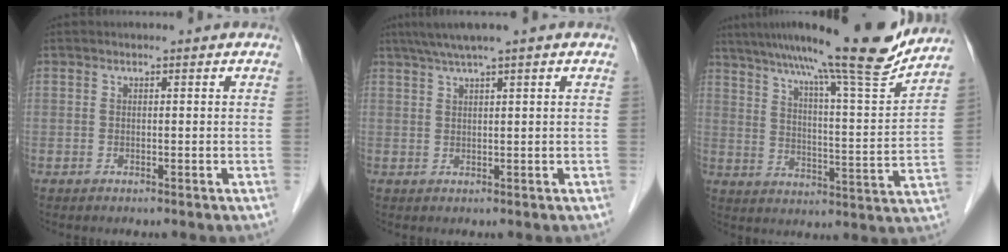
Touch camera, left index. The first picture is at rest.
{"total": 4.3, "force": [3.1, -0.9, 2.8], "torque": [-0.055, 0.019, 0.061]}
{"total": 20.0, "force": [17.0, -0.3, 10.6], "torque": [-0.165, -0.013, 0.245]}